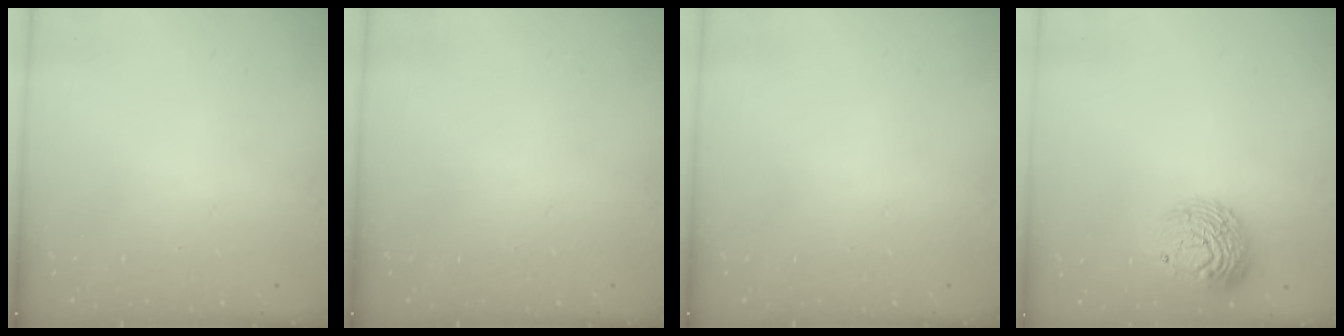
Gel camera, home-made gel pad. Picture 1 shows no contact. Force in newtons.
{"total": 0.0}
{"total": 0.0}
{"total": 12.1, "press": 12.1, "slide": 0.9}